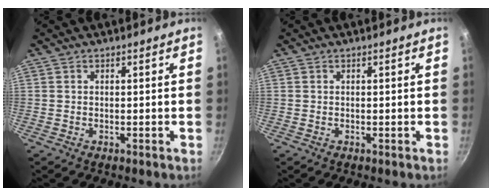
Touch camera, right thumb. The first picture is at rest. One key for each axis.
{"total": 0.0}